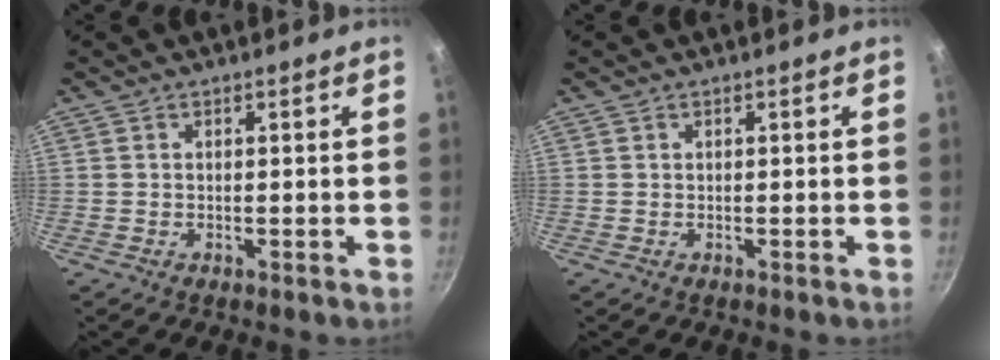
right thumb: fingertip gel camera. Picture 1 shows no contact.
{"total": 0.0}